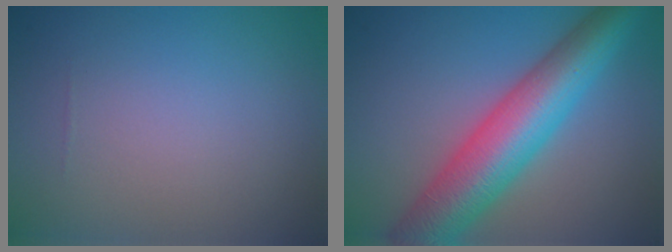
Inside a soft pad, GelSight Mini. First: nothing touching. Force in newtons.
{"total": 9.5, "press": 9.5, "slide": 0.1}